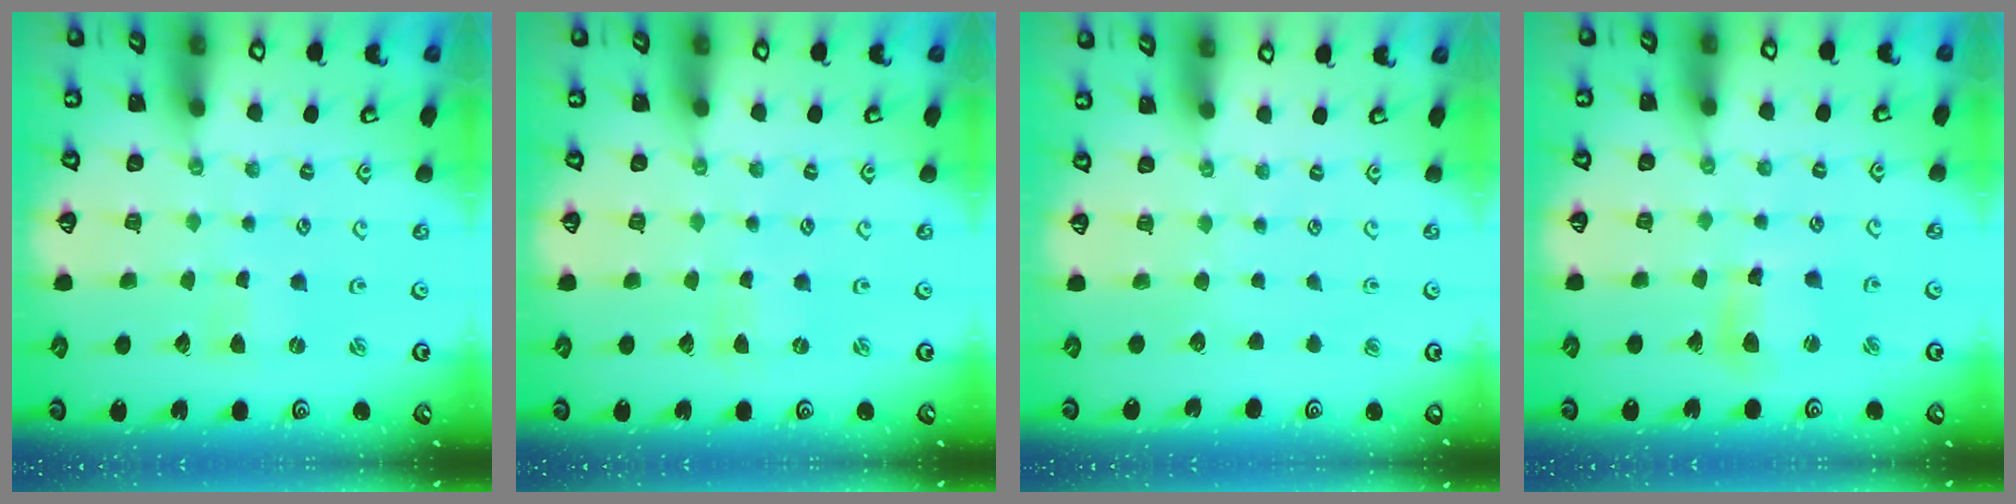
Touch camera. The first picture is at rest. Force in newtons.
{"total": 0.0}
{"total": 0.0}
{"total": 8.0, "press": 7.9, "slide": 1.4}